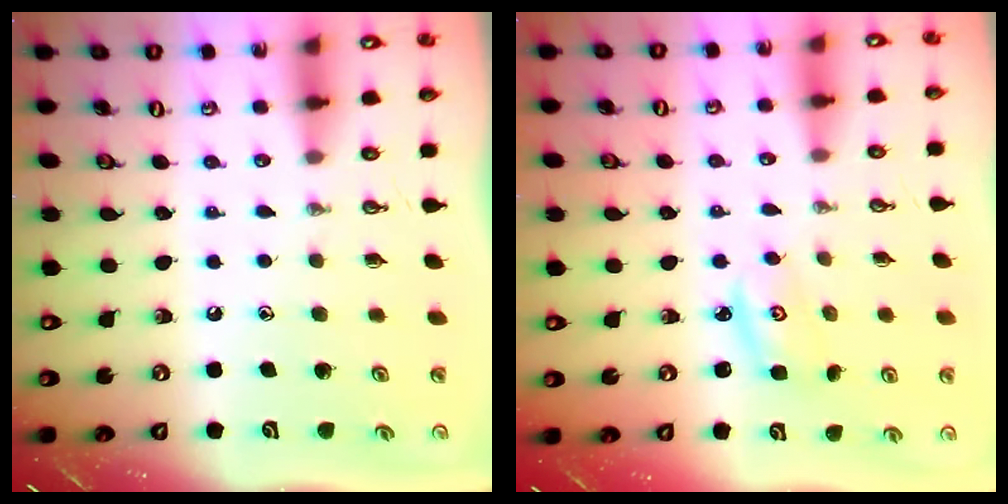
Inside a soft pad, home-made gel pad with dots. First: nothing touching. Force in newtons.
{"total": 2.8, "press": 2.8, "slide": 0.3}